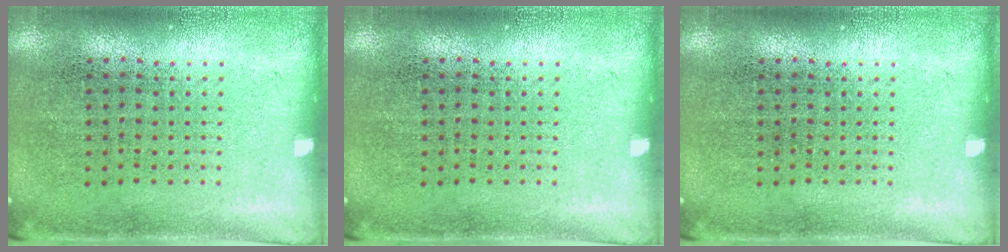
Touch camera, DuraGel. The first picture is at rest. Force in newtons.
{"total": 0.0}
{"total": 0.0}